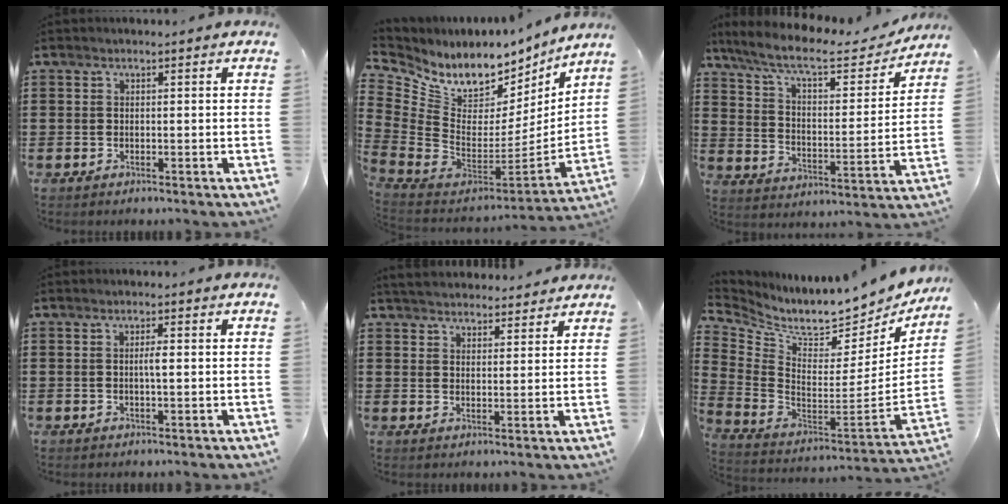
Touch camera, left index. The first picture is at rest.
{"total": 8.1, "force": [6.1, 4.2, 3.2], "torque": [-0.110, -0.075, 0.105]}
{"total": 8.7, "force": [7.1, 1.9, 4.7], "torque": [-0.119, -0.037, 0.119]}
{"total": 1.5, "force": [-0.1, 0.2, 1.4], "torque": [-0.028, -0.001, -0.003]}
{"total": 3.5, "force": [3.5, 0.7, 0.0], "torque": [-0.012, -0.009, 0.064]}
{"total": 7.1, "force": [6.5, 1.3, 2.6], "torque": [-0.075, -0.078, 0.103]}